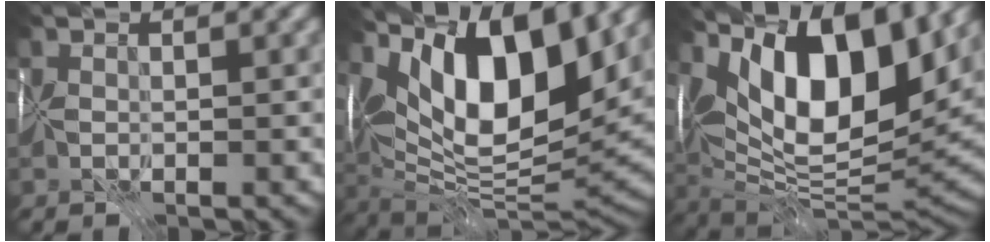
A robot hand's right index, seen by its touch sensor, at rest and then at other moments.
{"total": 13.9, "force": [6.5, 5.1, 11.1], "torque": [-0.162, 0.007, 0.104]}
{"total": 14.5, "force": [6.7, 5.5, 11.5], "torque": [-0.173, 0.011, 0.107]}